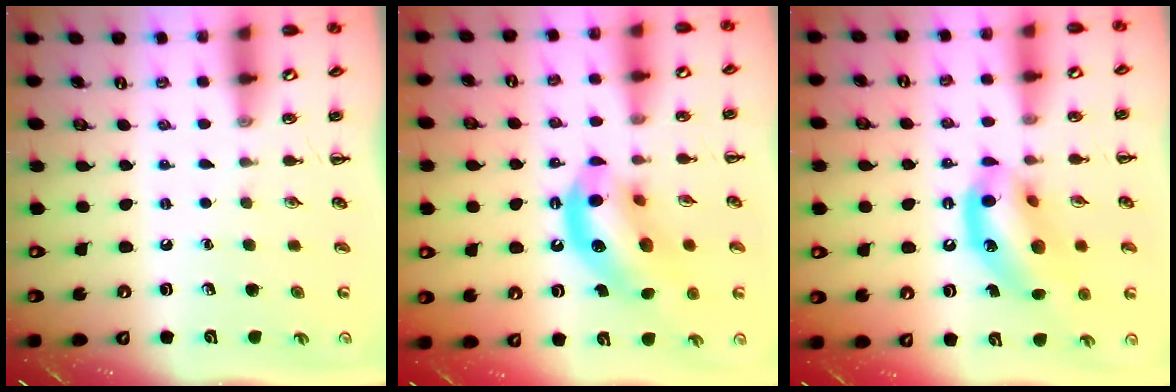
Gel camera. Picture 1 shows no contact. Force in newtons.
{"total": 14.3, "press": 13.8, "slide": 3.6}
{"total": 15.2, "press": 14.7, "slide": 3.8}